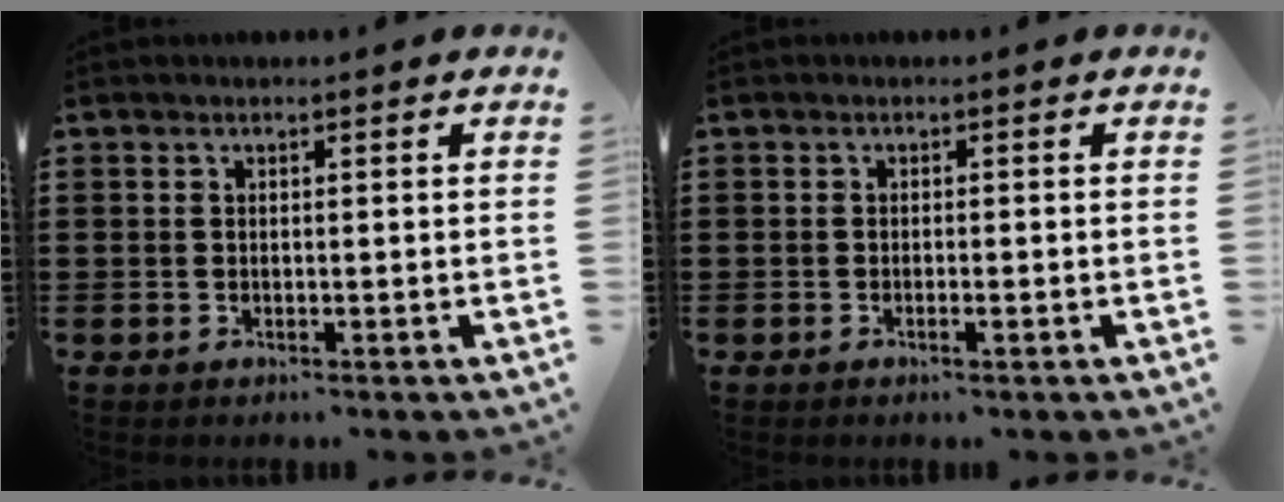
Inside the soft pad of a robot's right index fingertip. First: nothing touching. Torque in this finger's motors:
{"motor_torque": [-0.04, 0.07, -0.04, 0.00]}